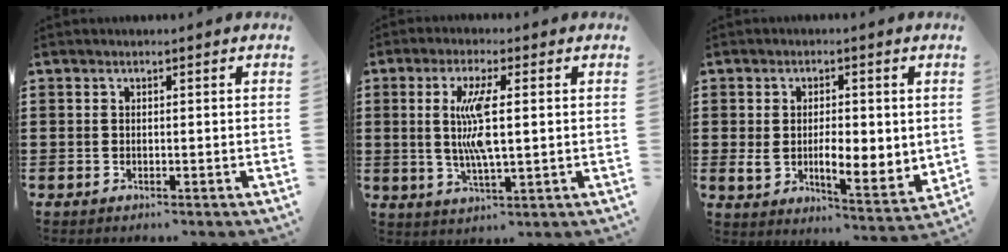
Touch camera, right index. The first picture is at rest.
{"total": 7.5, "force": [0.8, 1.4, 7.4], "torque": [-0.159, -0.007, 0.004]}
{"total": 5.7, "force": [0.3, 2.9, 4.9], "torque": [-0.089, 0.002, 0.003]}